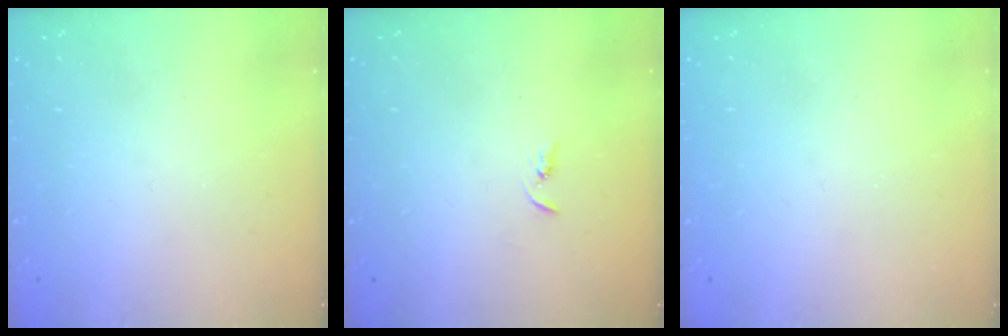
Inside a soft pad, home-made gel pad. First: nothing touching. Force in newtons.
{"total": 2.2, "press": 2.2, "slide": 0.2}
{"total": 0.0}